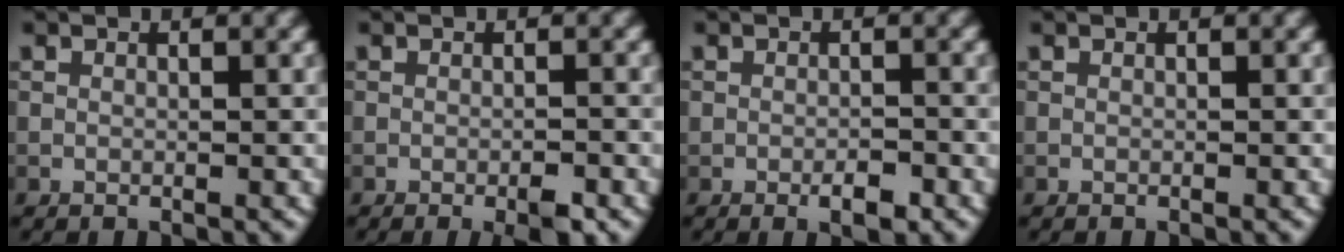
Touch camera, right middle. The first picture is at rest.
{"total": 2.1, "force": [-1.1, 0.4, 1.7], "torque": [-0.024, -0.003, -0.018]}
{"total": 2.0, "force": [-1.1, 0.7, 1.5], "torque": [-0.020, -0.001, -0.016]}
{"total": 0.0}